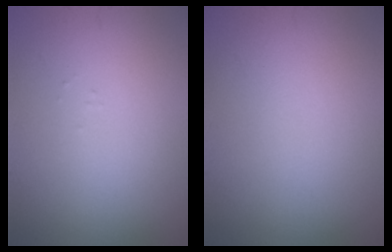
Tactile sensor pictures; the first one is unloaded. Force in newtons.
{"total": 0.0}